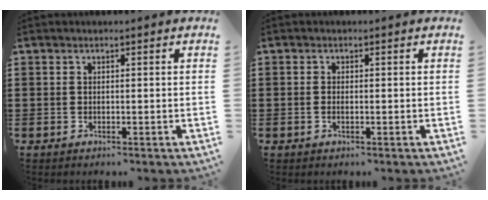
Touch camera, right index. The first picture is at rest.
{"total": 0.5, "force": [-0.1, 0.2, 0.5], "torque": [-0.010, -0.003, -0.001]}